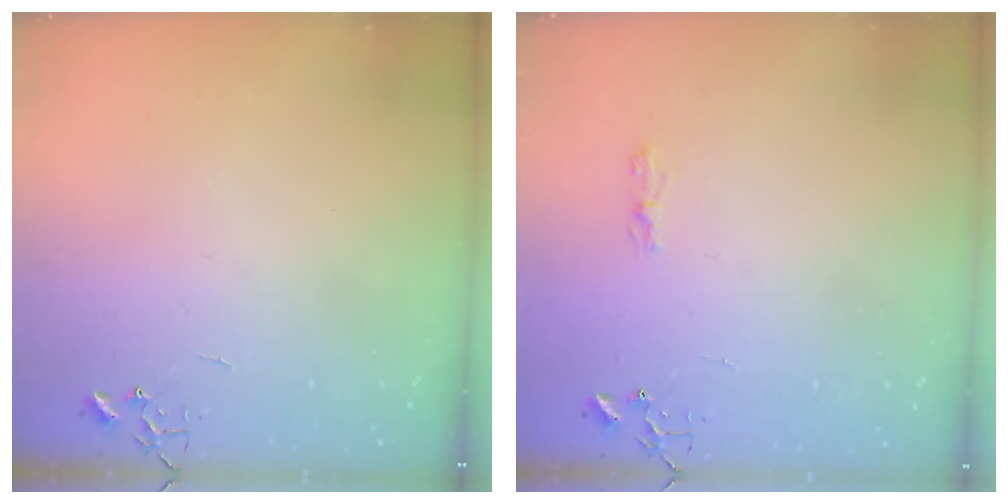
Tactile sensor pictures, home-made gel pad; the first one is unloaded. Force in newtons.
{"total": 3.9, "press": 3.9, "slide": 0.5}